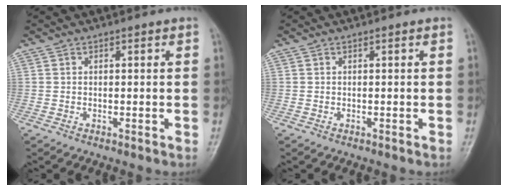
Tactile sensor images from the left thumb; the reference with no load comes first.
{"total": 0.0}